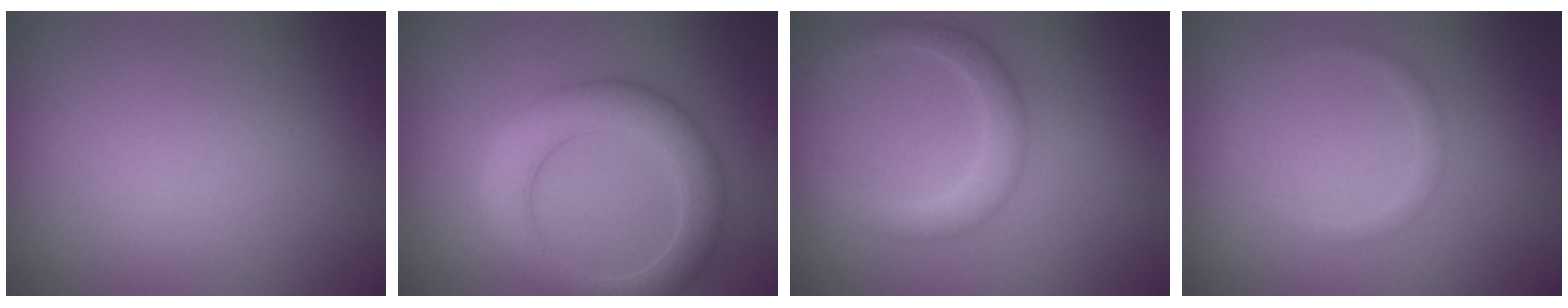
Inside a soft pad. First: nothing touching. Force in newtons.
{"total": 5.4, "press": 5.4, "slide": 0.3}
{"total": 2.8, "press": 2.8, "slide": 0.2}
{"total": 0.9, "press": 0.9, "slide": 0.0}